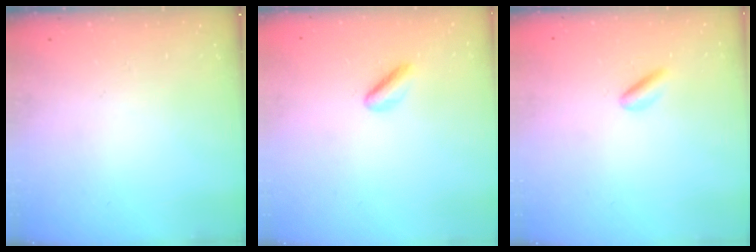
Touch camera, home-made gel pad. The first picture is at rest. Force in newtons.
{"total": 2.5, "press": 2.5, "slide": 0.5}
{"total": 2.4, "press": 2.2, "slide": 0.8}